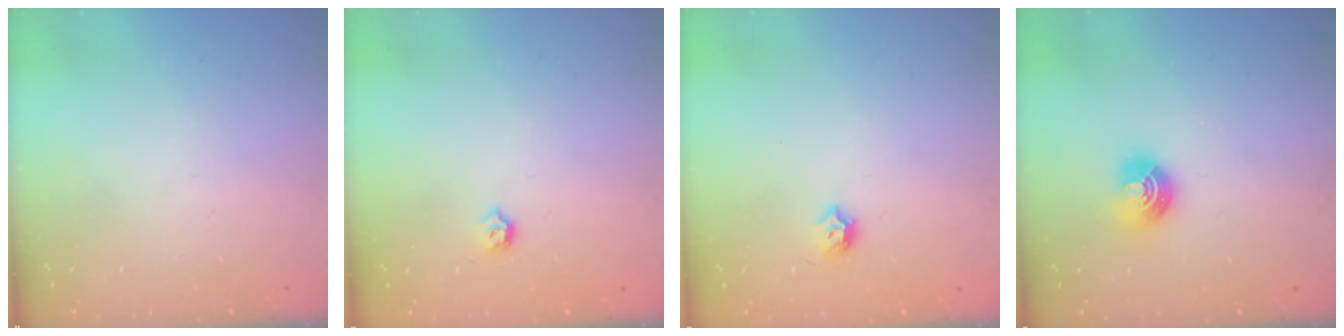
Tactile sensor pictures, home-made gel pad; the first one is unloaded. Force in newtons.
{"total": 3.4, "press": 3.3, "slide": 0.5}
{"total": 5.5, "press": 5.4, "slide": 0.9}
{"total": 8.1, "press": 8.0, "slide": 1.1}